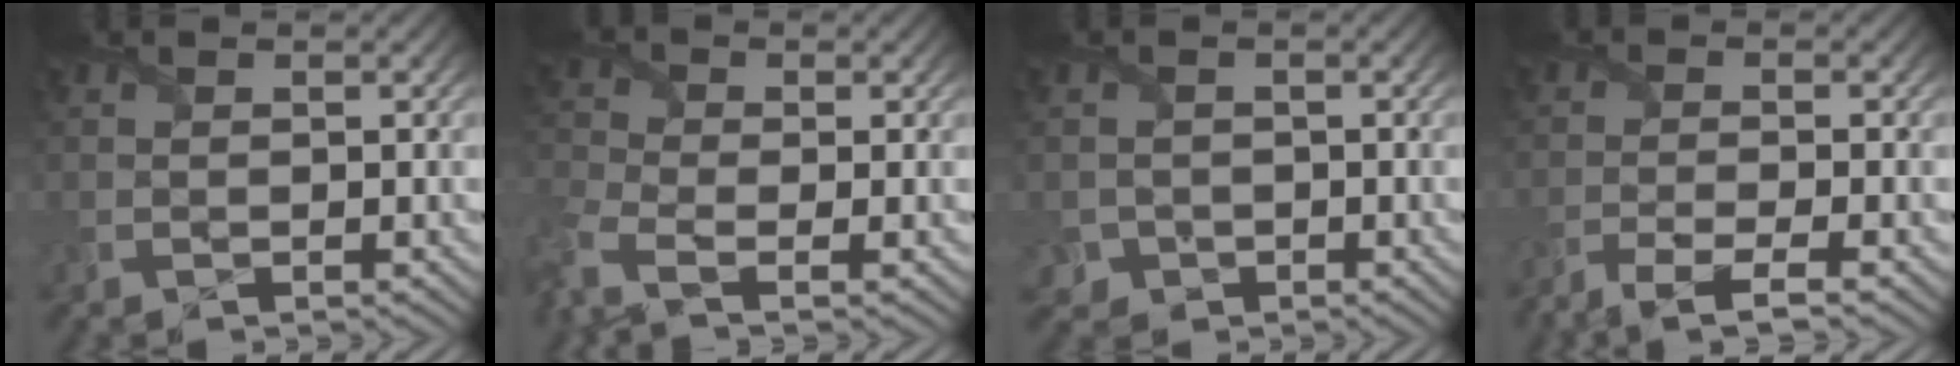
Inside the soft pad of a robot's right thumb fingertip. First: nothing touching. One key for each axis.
{"total": 5.9, "fx": -3.1, "fy": 2.9, "fz": 4.2, "tx": -0.116, "ty": -0.016, "tz": -0.075}
{"total": 2.3, "fx": -0.9, "fy": 2.1, "fz": 0.0, "tx": -0.002, "ty": 0.000, "tz": -0.022}
{"total": 3.7, "fx": -3.0, "fy": 0.0, "fz": 2.2, "tx": -0.047, "ty": -0.004, "tz": -0.063}